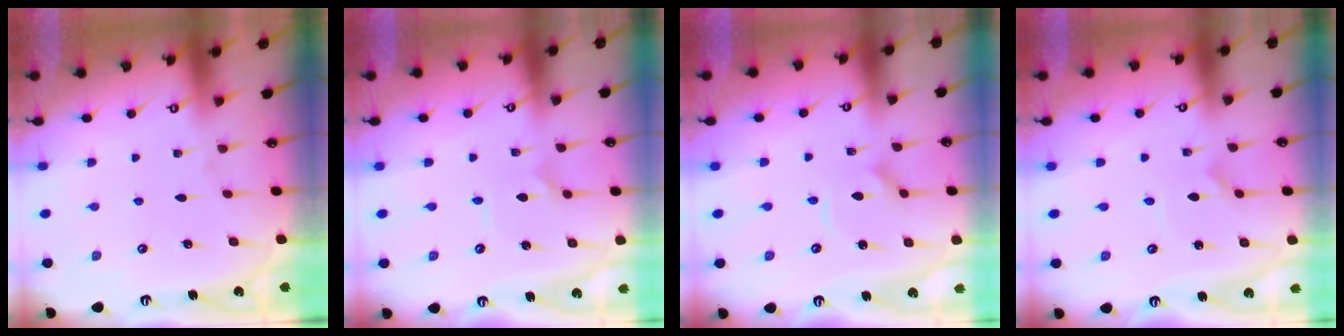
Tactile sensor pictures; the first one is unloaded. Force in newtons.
{"total": 1.6, "press": 1.6, "slide": 0.1}
{"total": 4.7, "press": 4.6, "slide": 0.5}
{"total": 0.0}